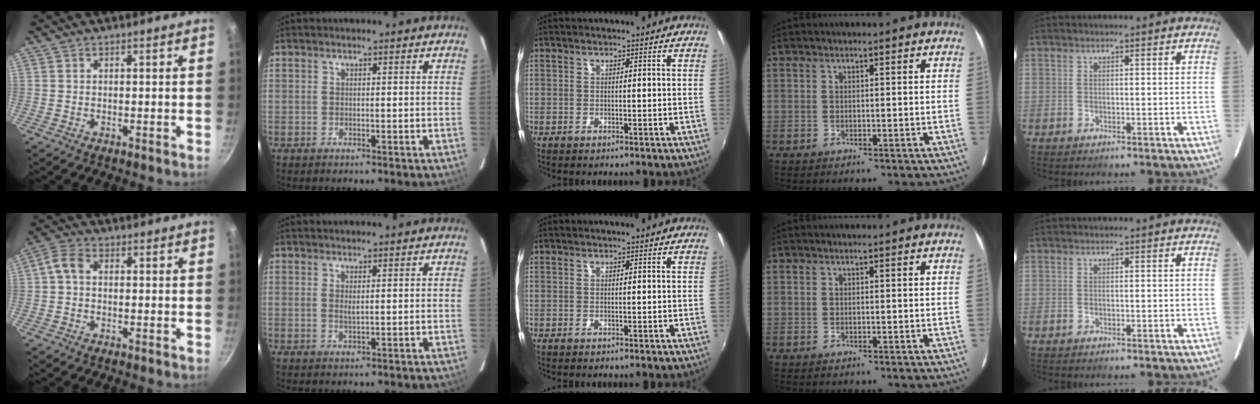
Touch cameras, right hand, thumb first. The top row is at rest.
{"thumb": {"total": 3.9, "force": [-0.1, 2.8, 2.7], "torque": [-0.059, 0.017, -0.013]}, "index": {"total": 1.2, "force": [0.4, 0.2, 1.1], "torque": [-0.020, -0.001, 0.007]}}